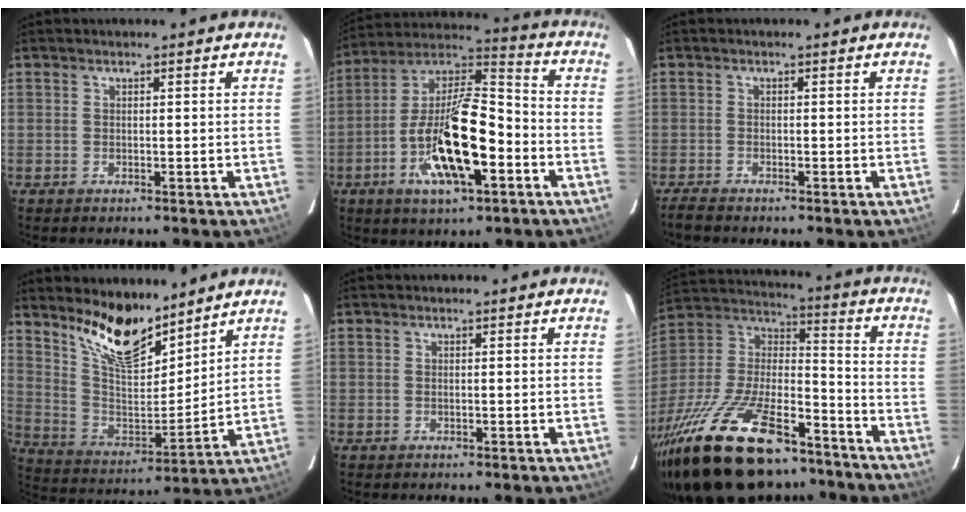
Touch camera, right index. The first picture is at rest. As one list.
[{"total": 19.5, "force": [-6.8, 6.7, 17.0], "torque": [-0.324, -0.004, -0.128]}, {"total": 2.5, "force": [-2.3, 0.3, 1.0], "torque": [-0.031, -0.009, -0.044]}, {"total": 14.6, "force": [11.4, 4.8, 7.8], "torque": [-0.154, -0.012, 0.217]}, {"total": 0.0}, {"total": 34.1, "force": [-23.4, 13.7, 20.6], "torque": [-0.417, -0.020, -0.369]}]